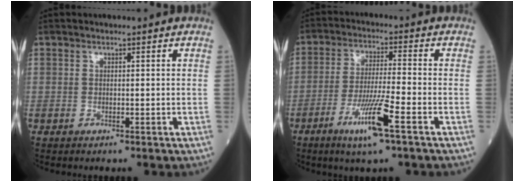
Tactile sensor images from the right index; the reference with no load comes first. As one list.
[{"total": 9.3, "force": [-4.7, -0.2, 8.0], "torque": [-0.156, -0.015, -0.087]}]